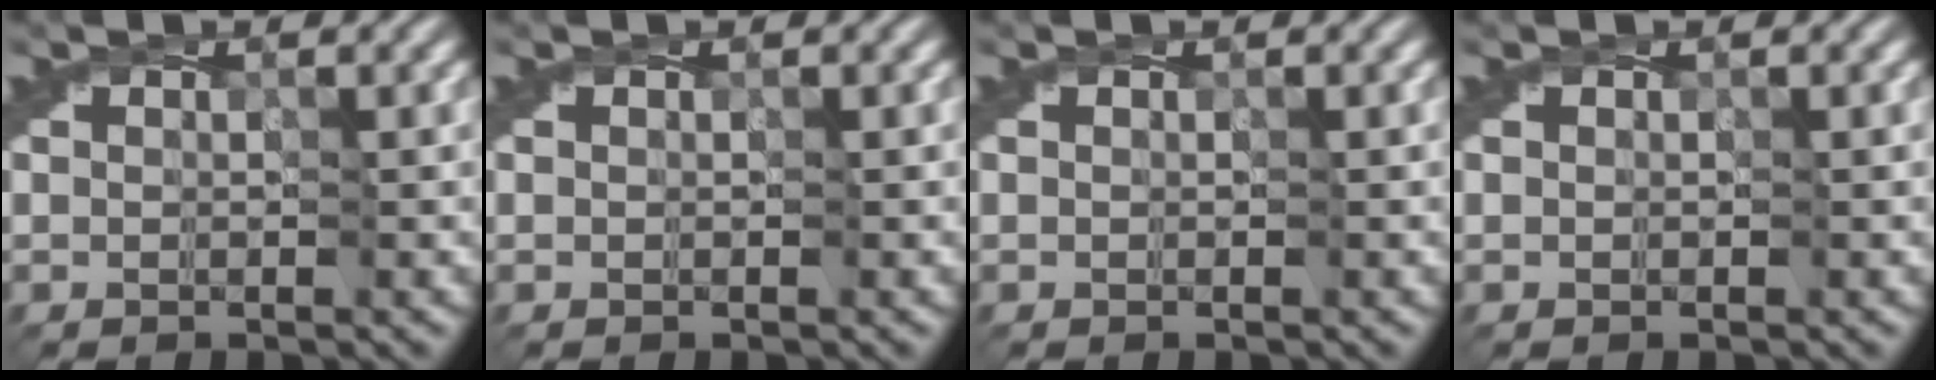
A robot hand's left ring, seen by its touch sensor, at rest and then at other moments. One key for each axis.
{"total": 0.0}
{"total": 0.0}
{"total": 0.0}